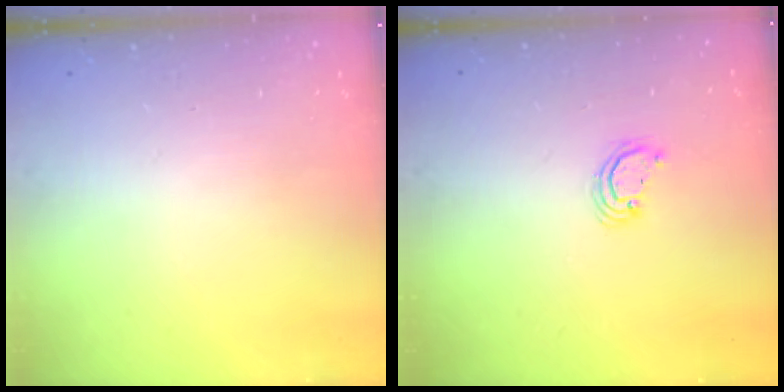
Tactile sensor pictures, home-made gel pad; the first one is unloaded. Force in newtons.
{"total": 2.7, "press": 2.7, "slide": 0.2}